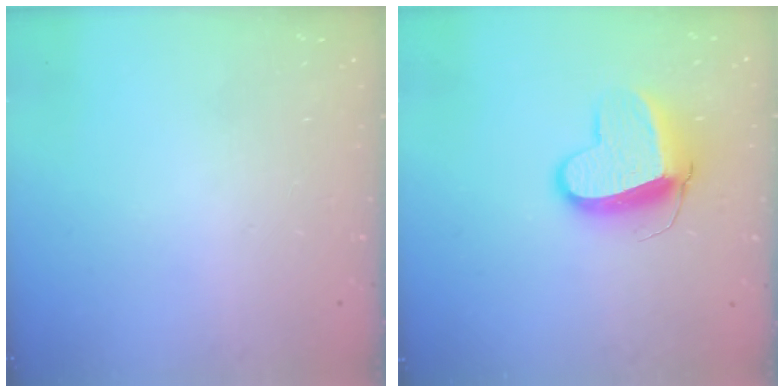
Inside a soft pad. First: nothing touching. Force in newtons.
{"total": 10.9, "press": 10.8, "slide": 1.3}